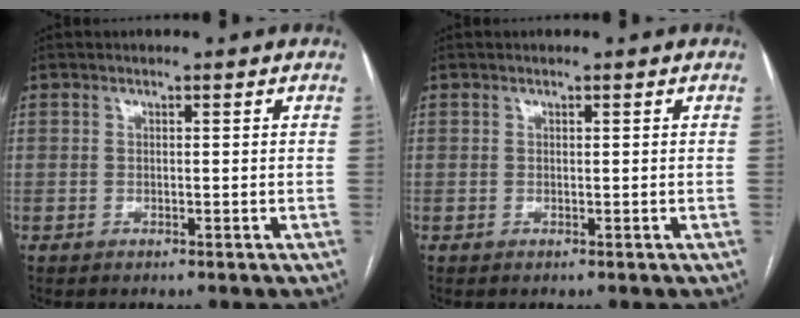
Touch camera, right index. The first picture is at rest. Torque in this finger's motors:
{"motor_torque": [0.05, 0.04, 0.01, 0.01]}